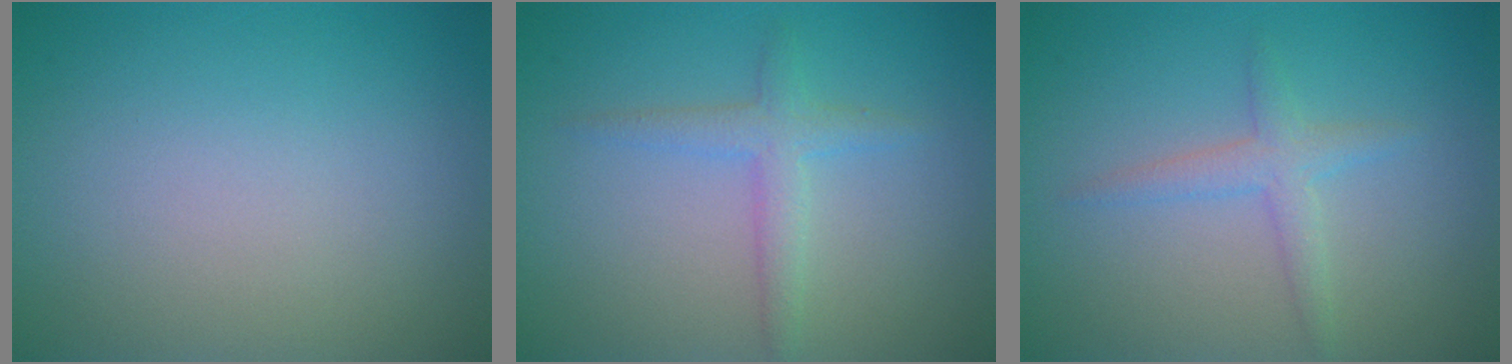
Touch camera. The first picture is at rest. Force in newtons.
{"total": 2.2, "press": 2.2, "slide": 0.0}
{"total": 1.9, "press": 1.9, "slide": 0.1}